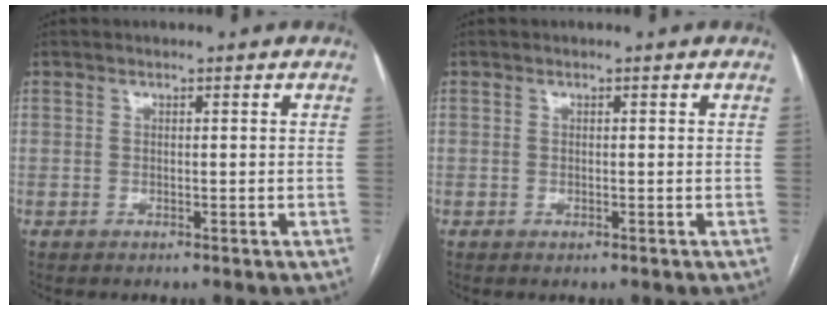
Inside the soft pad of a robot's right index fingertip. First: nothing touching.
{"total": 0.0}